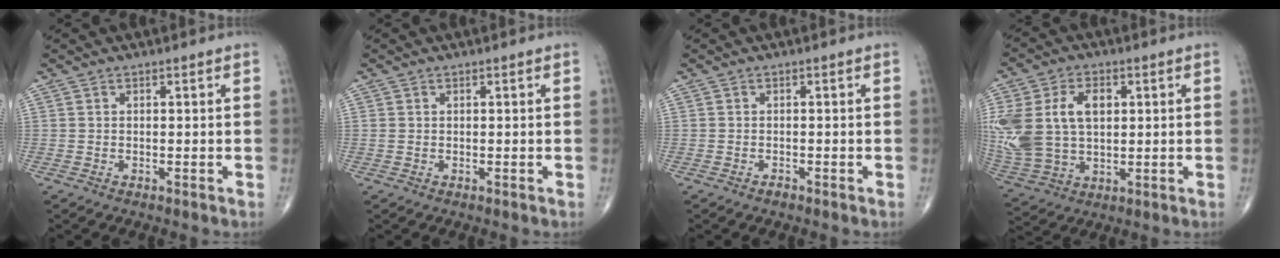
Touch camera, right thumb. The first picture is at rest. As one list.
[{"total": 0.6, "force": [0.1, 0.5, 0.3], "torque": [-0.005, 0.003, 0.004]}, {"total": 0.7, "force": [-0.6, 0.3, 0.2], "torque": [-0.005, 0.002, -0.012]}, {"total": 18.2, "force": [3.3, 12.1, 13.2], "torque": [-0.295, 0.006, 0.075]}]